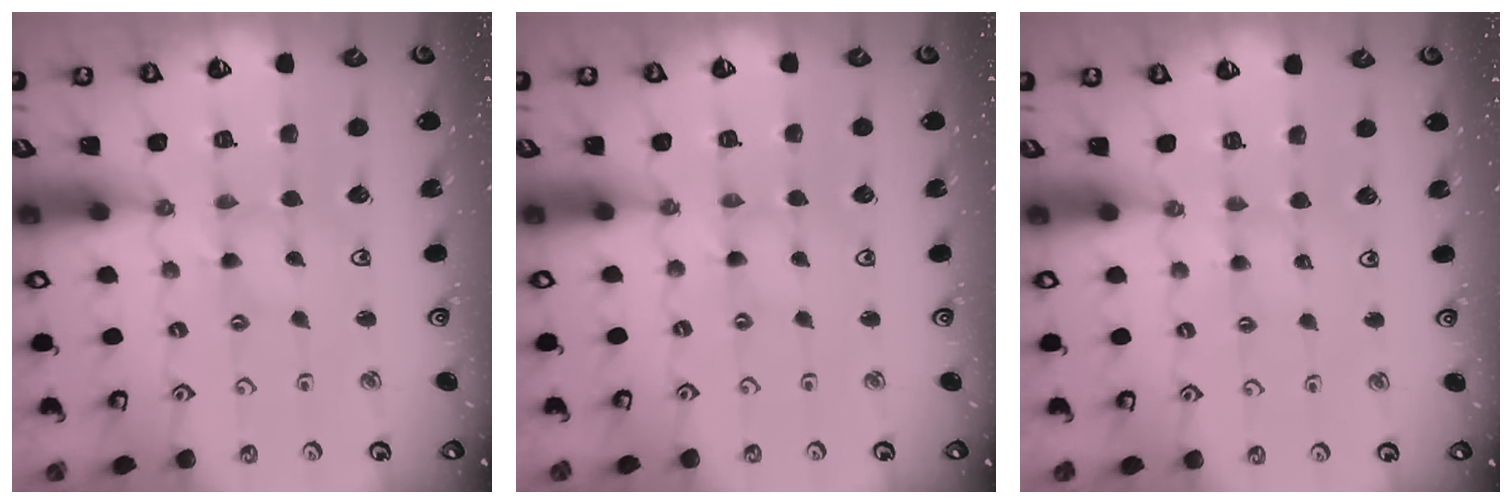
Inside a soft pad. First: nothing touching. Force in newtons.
{"total": 0.0}
{"total": 2.0, "press": 2.0, "slide": 0.3}